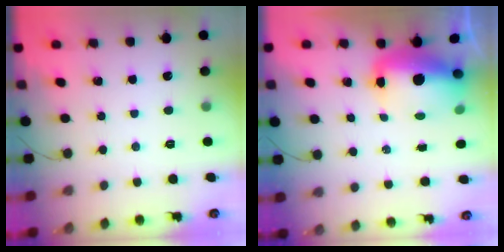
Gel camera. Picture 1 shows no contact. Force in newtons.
{"total": 12.2, "press": 11.8, "slide": 2.9}